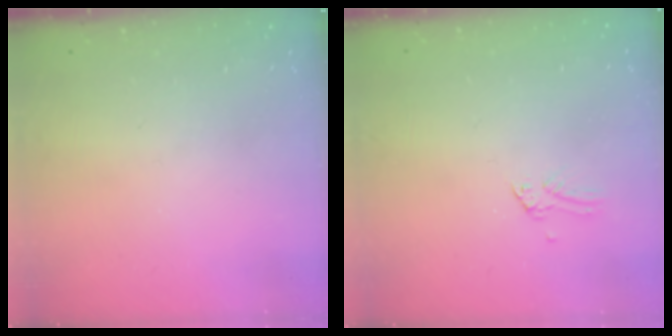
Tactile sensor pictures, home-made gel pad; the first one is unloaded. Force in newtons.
{"total": 0.0}